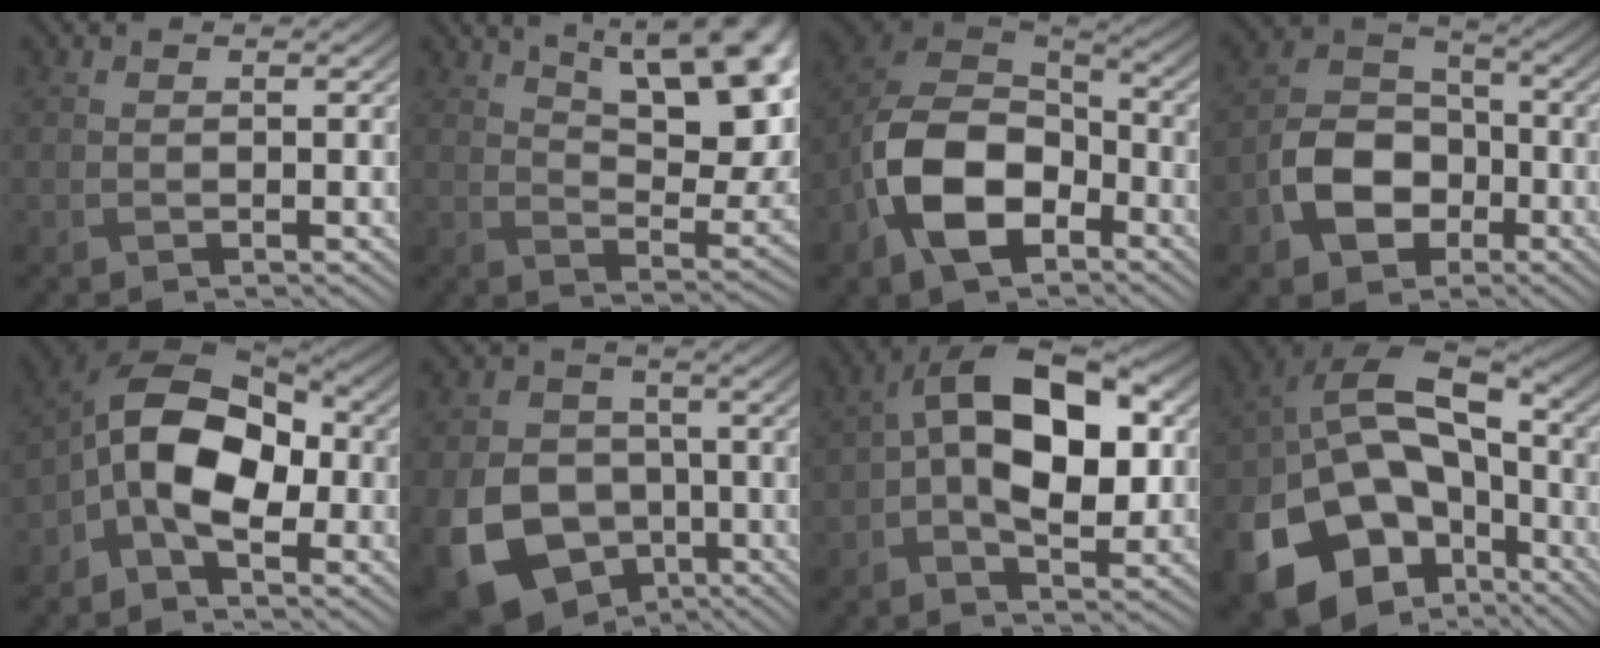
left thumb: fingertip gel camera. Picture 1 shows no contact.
{"total": 17.6, "force": [8.4, 7.4, 13.6], "torque": [-0.192, 0.025, 0.124]}
{"total": 12.8, "force": [-5.4, 8.2, 8.2], "torque": [-0.178, -0.018, -0.119]}
{"total": 8.6, "force": [-3.5, 6.2, 4.8], "torque": [-0.099, -0.001, -0.080]}
{"total": 10.7, "force": [-2.6, 6.2, 8.3], "torque": [-0.158, 0.012, -0.067]}
{"total": 13.9, "force": [-5.2, 11.0, 6.9], "torque": [-0.161, -0.049, -0.105]}
{"total": 13.6, "force": [1.3, 7.3, 11.4], "torque": [-0.188, 0.025, 0.011]}
{"total": 21.0, "force": [-8.6, 14.5, 12.4], "torque": [-0.278, -0.040, -0.100]}